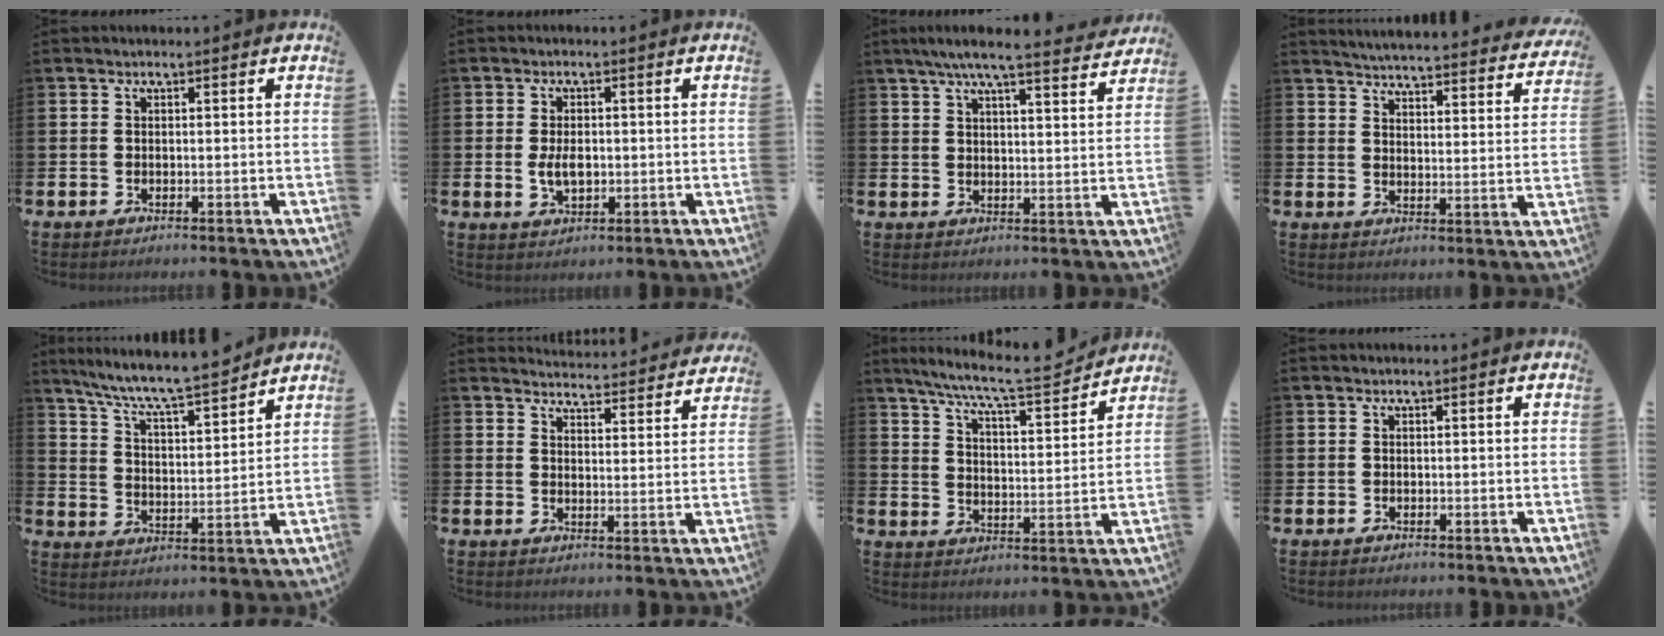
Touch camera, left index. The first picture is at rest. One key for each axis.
{"total": 3.4, "fx": -0.1, "fy": 2.0, "fz": 2.7, "tx": -0.045, "ty": 0.003, "tz": -0.004}
{"total": 6.6, "fx": 6.1, "fy": 0.1, "fz": 2.6, "tx": -0.056, "ty": -0.031, "tz": 0.104}
{"total": 4.5, "fx": 4.5, "fy": 0.0, "fz": 0.7, "tx": -0.028, "ty": -0.043, "tz": 0.075}
{"total": 7.8, "fx": 7.4, "fy": 0.3, "fz": 2.4, "tx": -0.081, "ty": -0.054, "tz": 0.128}
{"total": 4.1, "fx": 4.1, "fy": 0.3, "fz": 0.0, "tx": -0.009, "ty": -0.036, "tz": 0.071}
{"total": 8.2, "fx": 7.5, "fy": 0.4, "fz": 3.4, "tx": -0.090, "ty": -0.051, "tz": 0.126}
{"total": 0.0}